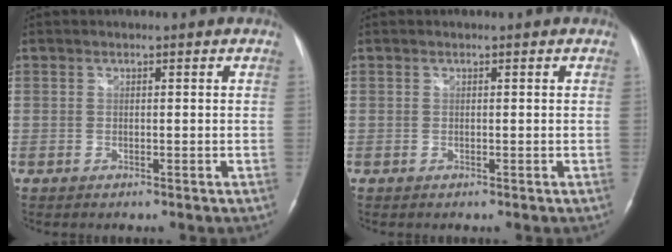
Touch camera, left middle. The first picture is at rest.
{"total": 0.0}